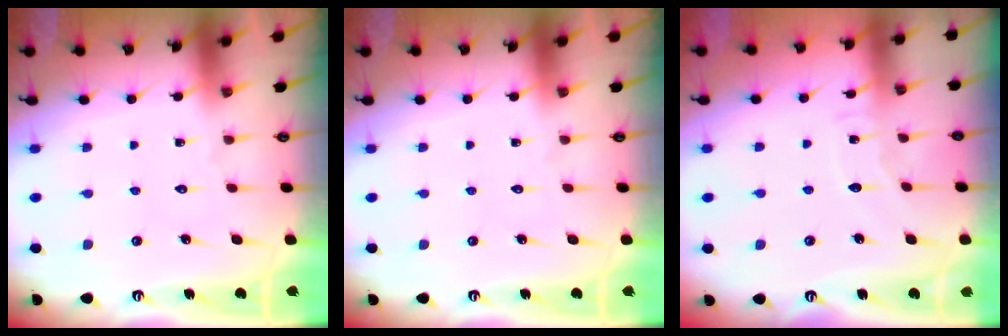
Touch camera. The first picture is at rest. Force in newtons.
{"total": 0.0}
{"total": 5.3, "press": 5.3, "slide": 0.5}